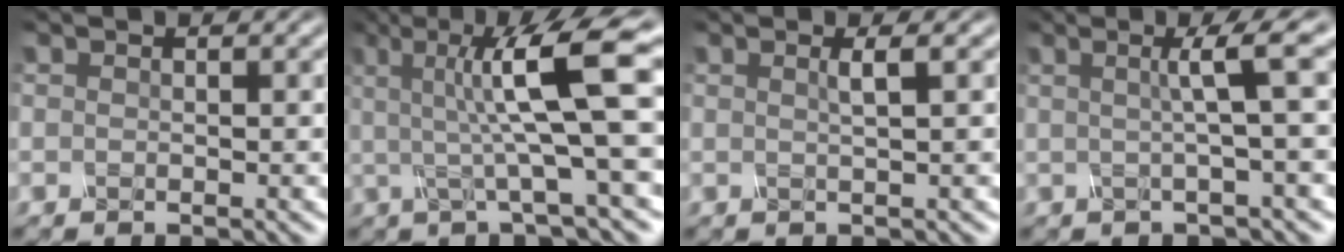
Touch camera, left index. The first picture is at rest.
{"total": 9.1, "force": [1.5, 1.6, 8.8], "torque": [-0.128, 0.010, 0.020]}
{"total": 1.6, "force": [0.4, 0.5, 1.4], "torque": [-0.018, 0.005, 0.002]}
{"total": 4.3, "force": [0.7, 0.5, 4.2], "torque": [-0.062, 0.013, 0.006]}